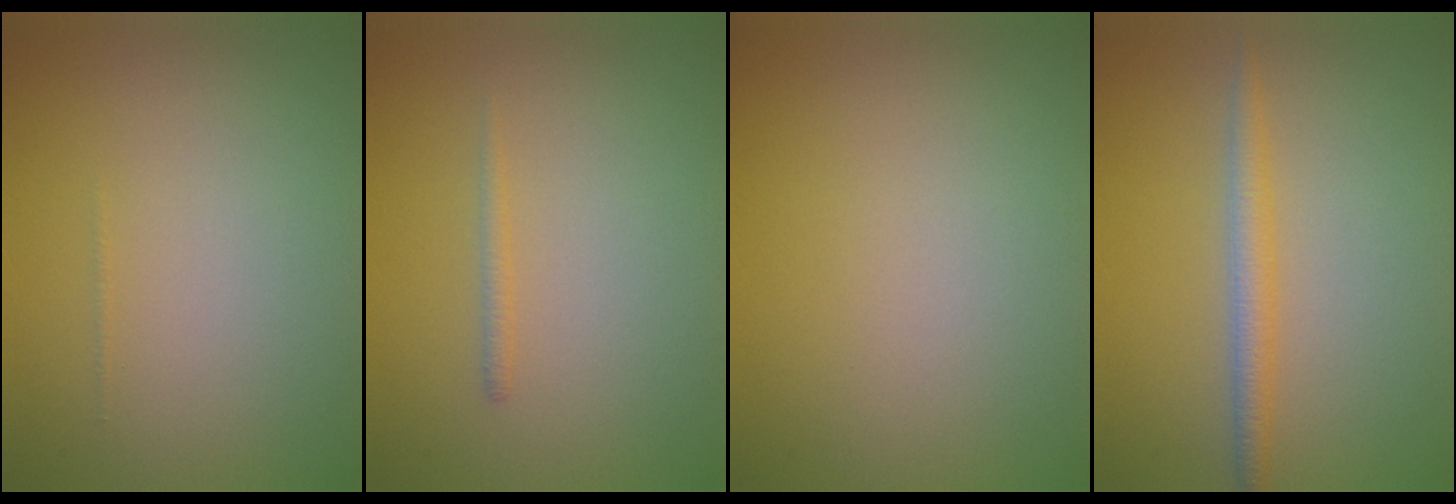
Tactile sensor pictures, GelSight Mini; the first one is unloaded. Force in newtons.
{"total": 0.8, "press": 0.8, "slide": 0.1}
{"total": 0.0}
{"total": 2.2, "press": 2.2, "slide": 0.1}